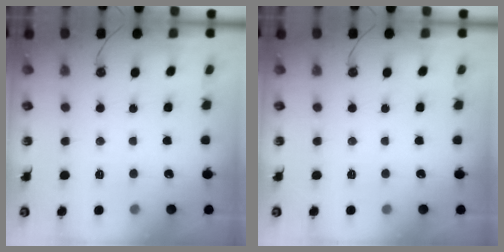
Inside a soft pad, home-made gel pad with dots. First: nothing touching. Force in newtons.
{"total": 0.0}